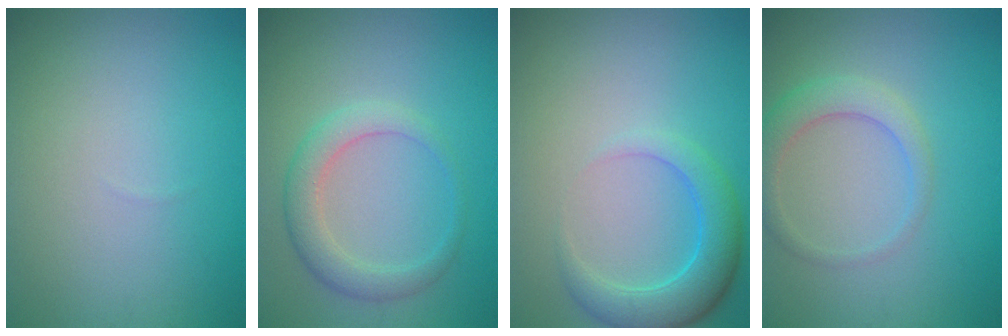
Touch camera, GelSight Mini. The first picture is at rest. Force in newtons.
{"total": 3.1, "press": 3.1, "slide": 0.1}
{"total": 4.2, "press": 4.2, "slide": 0.2}
{"total": 2.9, "press": 2.9, "slide": 0.2}